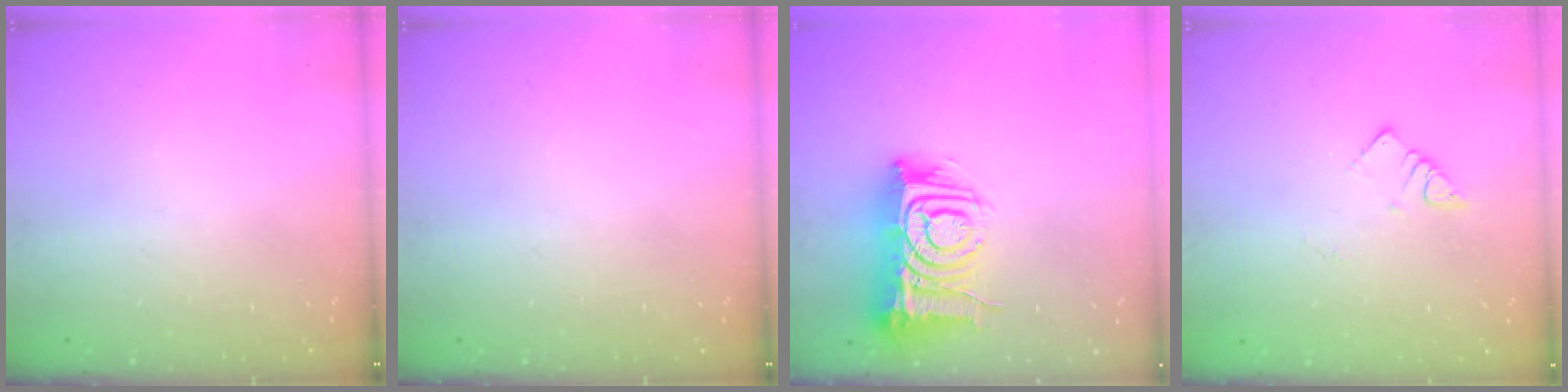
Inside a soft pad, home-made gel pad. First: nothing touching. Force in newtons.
{"total": 0.0}
{"total": 14.6, "press": 14.5, "slide": 1.5}
{"total": 2.4, "press": 2.3, "slide": 0.5}